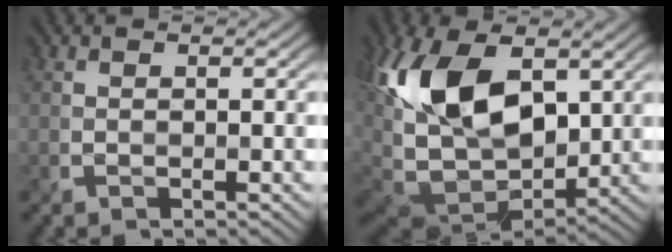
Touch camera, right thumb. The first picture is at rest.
{"total": 17.6, "force": [3.1, 10.6, 13.7], "torque": [-0.289, -0.004, 0.057]}